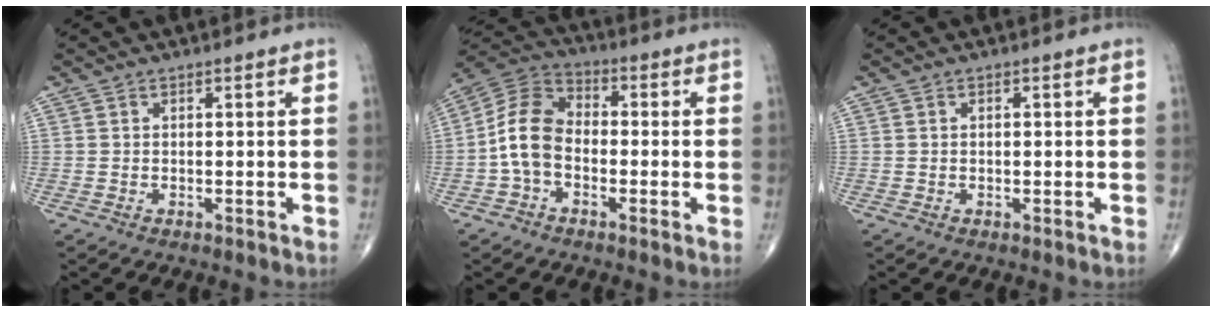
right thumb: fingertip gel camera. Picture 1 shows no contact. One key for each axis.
{"total": 9.9, "fx": -1.9, "fy": 6.8, "fz": 7.0, "tx": -0.125, "ty": 0.034, "tz": -0.052}
{"total": 0.6, "fx": 0.1, "fy": 0.2, "fz": 0.5, "tx": -0.006, "ty": 0.001, "tz": 0.001}